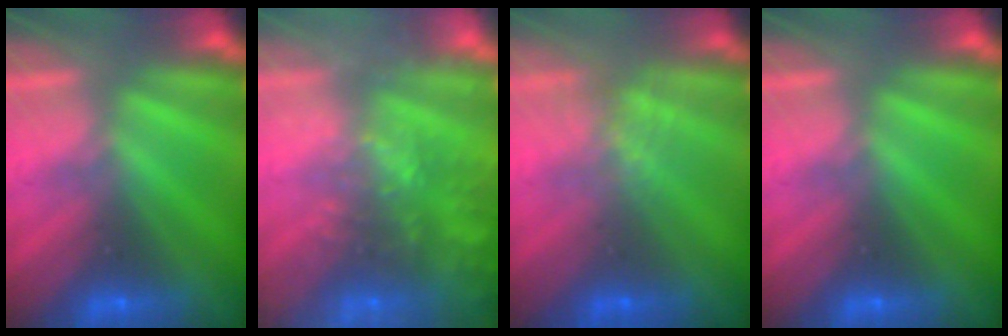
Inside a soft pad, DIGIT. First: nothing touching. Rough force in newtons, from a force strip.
{"total": 8.0}
{"total": 1.6}
{"total": 0.0}